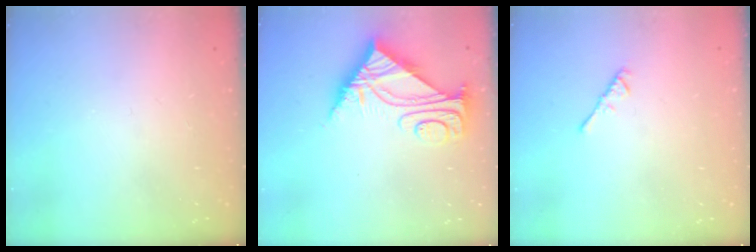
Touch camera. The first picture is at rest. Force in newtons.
{"total": 7.1, "press": 7.0, "slide": 0.7}
{"total": 2.4, "press": 2.3, "slide": 0.6}